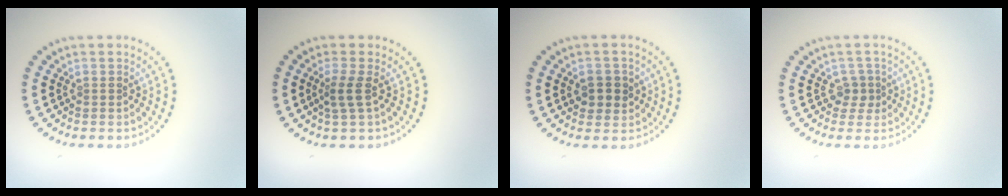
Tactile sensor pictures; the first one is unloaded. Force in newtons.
{"total": 2.0, "press": 1.4, "slide": 1.4}
{"total": 2.3, "press": 2.2, "slide": 0.6}
{"total": 1.5, "press": 1.1, "slide": 1.0}